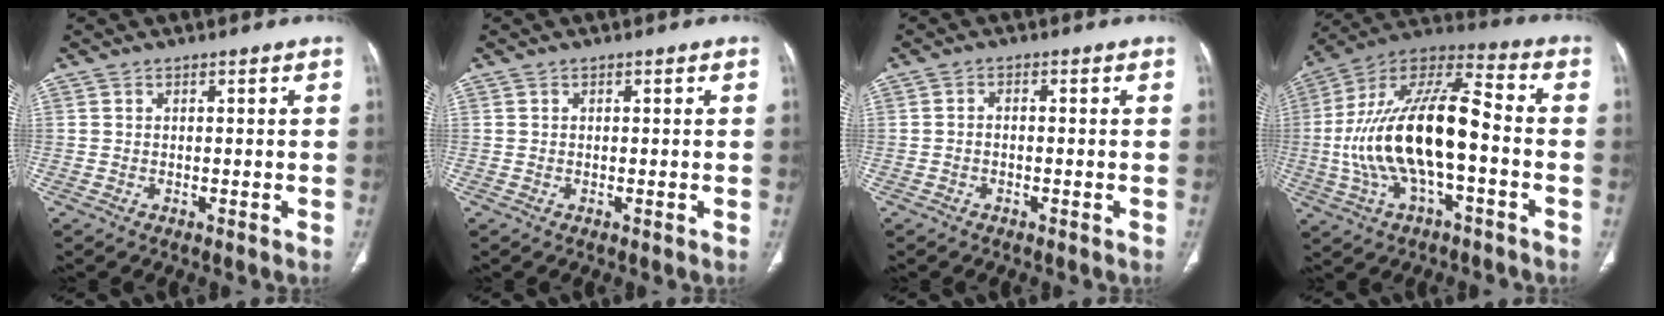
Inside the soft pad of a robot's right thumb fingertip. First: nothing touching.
{"total": 0.0}
{"total": 1.1, "force": [-0.4, 0.7, 0.7], "torque": [-0.010, 0.007, -0.009]}
{"total": 21.5, "force": [-3.1, 8.6, 19.4], "torque": [-0.376, 0.046, -0.054]}